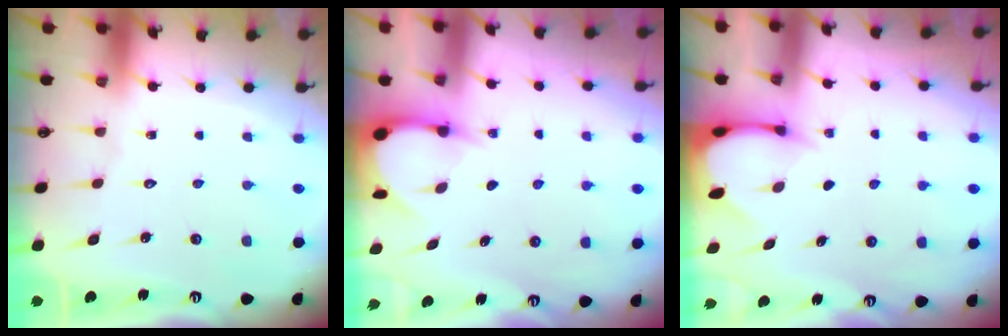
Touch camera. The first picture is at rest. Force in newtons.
{"total": 3.3, "press": 3.3, "slide": 0.4}
{"total": 2.4, "press": 2.4, "slide": 0.3}